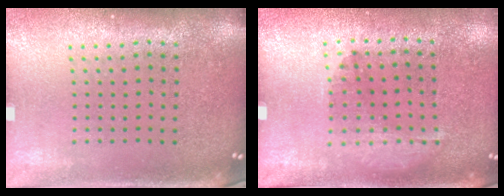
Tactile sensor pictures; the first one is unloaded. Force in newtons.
{"total": 1.4, "press": 0.9, "slide": 1.0}